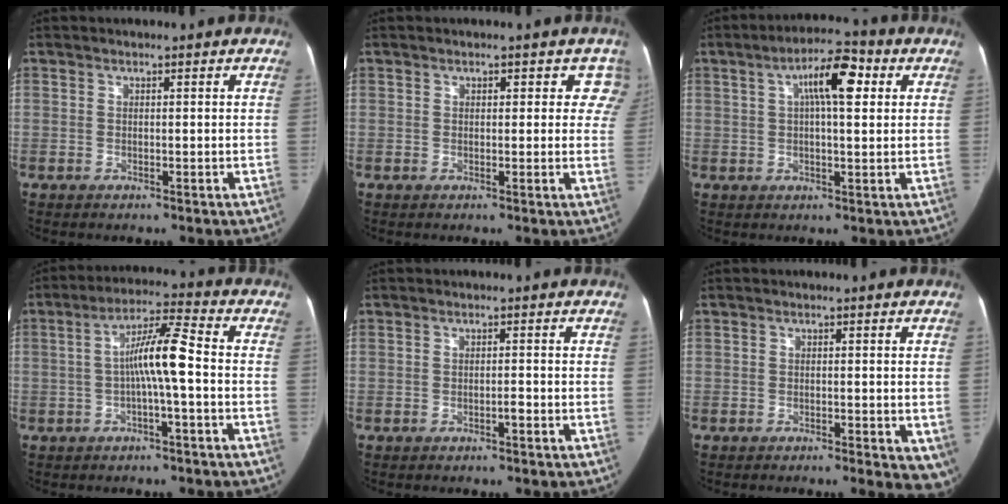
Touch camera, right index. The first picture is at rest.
{"total": 3.8, "force": [2.4, 2.5, 1.6], "torque": [0.019, 0.003, 0.012]}
{"total": 8.5, "force": [2.6, 2.1, 7.8], "torque": [-0.131, 0.026, 0.039]}
{"total": 7.8, "force": [-0.9, 0.2, 7.8], "torque": [-0.142, 0.020, -0.020]}
{"total": 0.8, "force": [-0.5, 0.0, 0.6], "torque": [-0.010, 0.001, -0.009]}
{"total": 6.0, "force": [-3.3, 1.9, 4.5], "torque": [-0.038, -0.008, -0.048]}